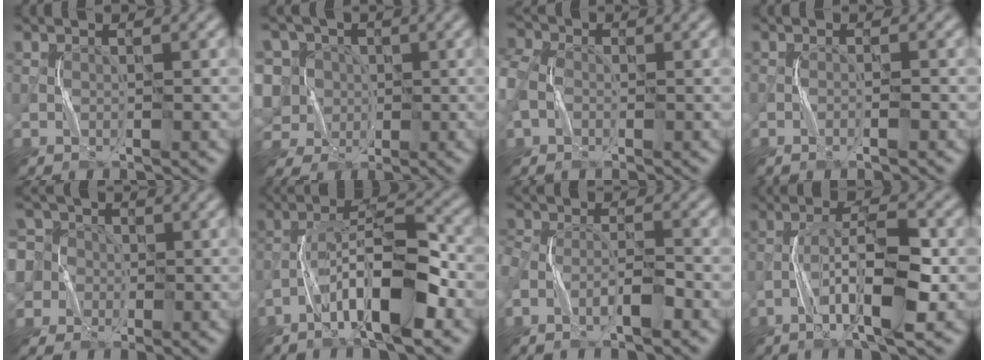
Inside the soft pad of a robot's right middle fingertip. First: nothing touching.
{"total": 11.2, "force": [1.0, 9.9, 5.1], "torque": [-0.133, 0.033, -0.013]}
{"total": 6.0, "force": [-0.7, 4.7, 3.6], "torque": [-0.110, 0.008, -0.019]}
{"total": 1.1, "force": [-0.8, 0.0, 0.8], "torque": [-0.018, 0.008, -0.014]}
{"total": 9.6, "force": [-0.2, 8.6, 4.2], "torque": [-0.103, 0.041, -0.055]}
{"total": 8.8, "force": [-4.4, 2.2, 7.3], "torque": [-0.128, 0.022, -0.082]}
{"total": 3.4, "force": [-2.0, 1.3, 2.4], "torque": [-0.045, 0.004, -0.044]}
{"total": 6.9, "force": [-2.9, 1.5, 6.1], "torque": [-0.107, 0.015, -0.052]}